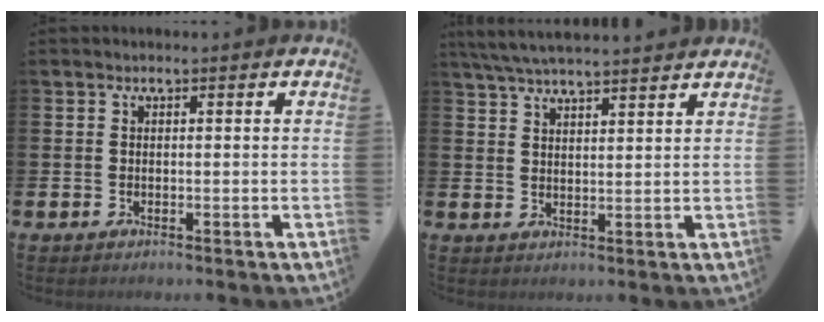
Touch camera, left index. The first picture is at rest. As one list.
[{"total": 4.9, "force": [4.7, 0.2, 1.4], "torque": [-0.045, -0.015, 0.087]}]